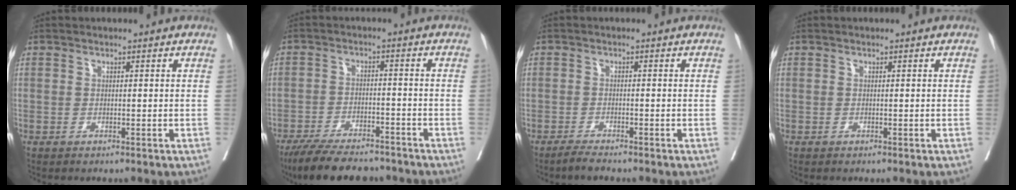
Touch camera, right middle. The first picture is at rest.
{"total": 12.3, "force": [-10.6, 3.3, 5.2], "torque": [-0.083, -0.005, -0.163]}
{"total": 1.9, "force": [-1.7, 0.1, 0.7], "torque": [-0.019, -0.005, -0.032]}
{"total": 0.0}